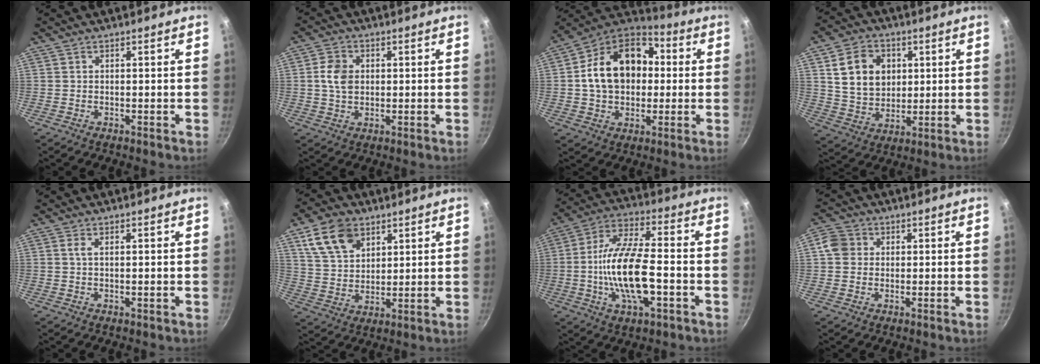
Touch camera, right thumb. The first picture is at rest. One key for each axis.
{"total": 5.6, "fx": 0.7, "fy": 4.3, "fz": 3.6, "tx": -0.053, "ty": 0.004, "tz": 0.011}
{"total": 19.8, "fx": 1.7, "fy": 14.6, "fz": 13.2, "tx": -0.205, "ty": 0.041, "tz": 0.016}
{"total": 12.6, "fx": 3.4, "fy": 9.9, "fz": 6.9, "tx": -0.097, "ty": -0.007, "tz": 0.066}
{"total": 1.4, "fx": 0.4, "fy": 0.3, "fz": 1.3, "tx": -0.025, "ty": -0.001, "tz": 0.005}
{"total": 11.6, "fx": 6.1, "fy": 7.5, "fz": 6.4, "tx": -0.099, "ty": -0.014, "tz": 0.121}
{"total": 16.7, "fx": -3.5, "fy": 6.5, "fz": 15.0, "tx": -0.278, "ty": 0.028, "tz": -0.077}
{"total": 4.9, "fx": 0.8, "fy": 4.4, "fz": 1.9, "tx": -0.009, "ty": 0.006, "tz": 0.001}